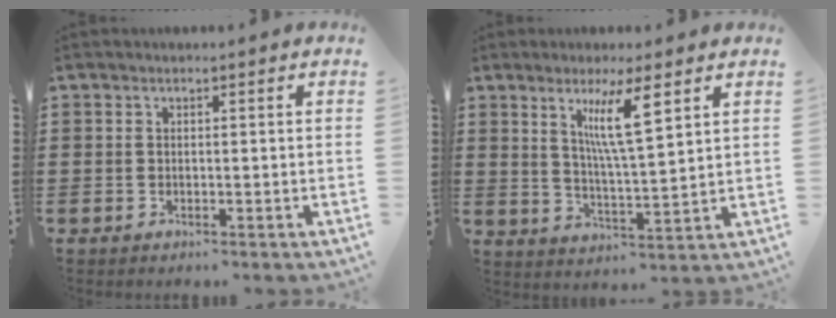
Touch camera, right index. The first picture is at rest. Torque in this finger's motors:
{"motor_torque": [1.48, 0.66, 0.30, 0.20]}